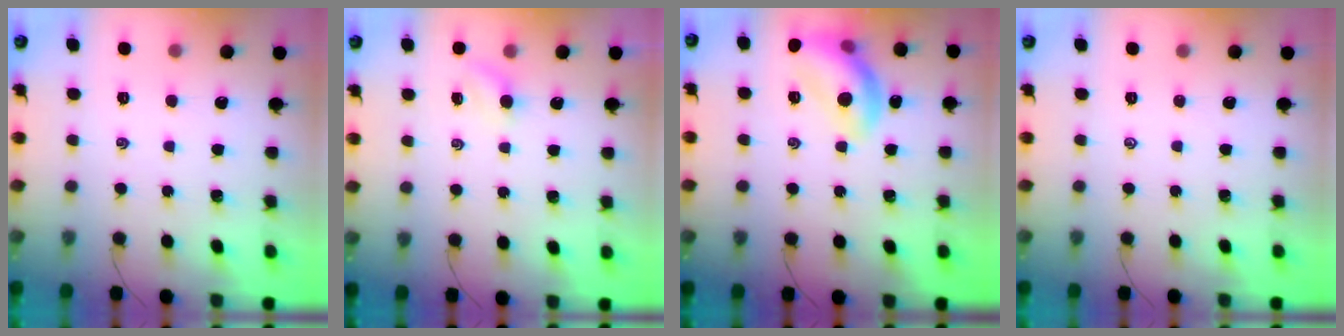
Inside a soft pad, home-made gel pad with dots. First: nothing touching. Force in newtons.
{"total": 3.3, "press": 3.1, "slide": 0.9}
{"total": 12.5, "press": 12.5, "slide": 0.8}
{"total": 0.0}